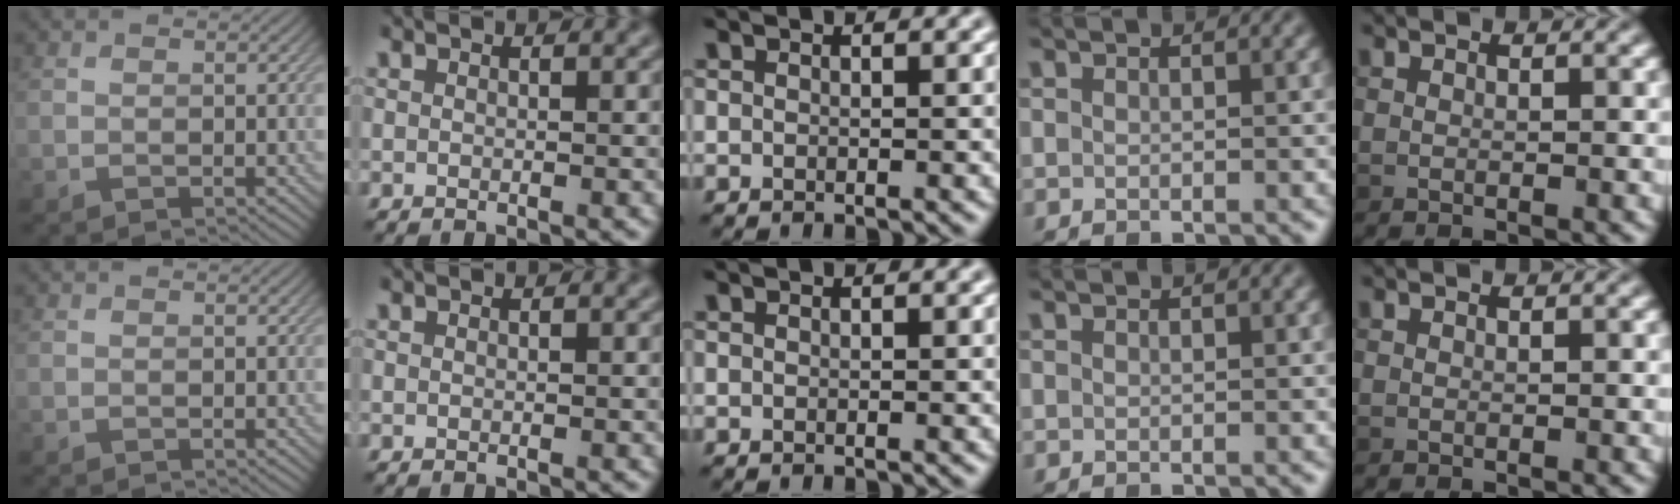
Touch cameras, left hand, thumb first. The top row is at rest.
{}